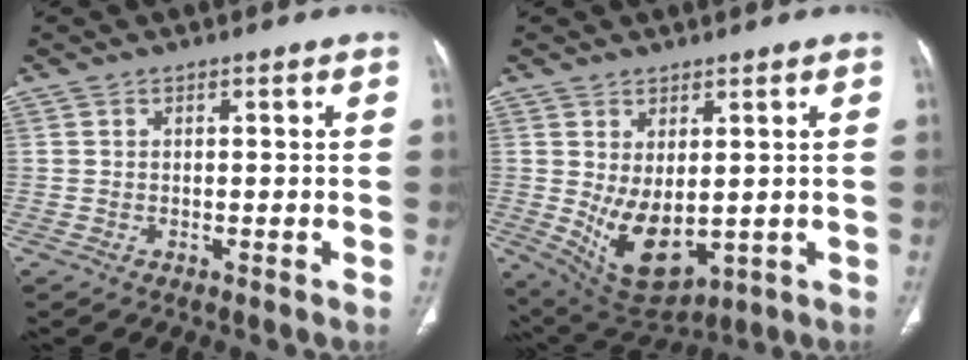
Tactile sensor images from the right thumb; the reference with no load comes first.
{"total": 10.4, "force": [-0.4, 5.7, 8.7], "torque": [-0.137, -0.017, 0.025]}